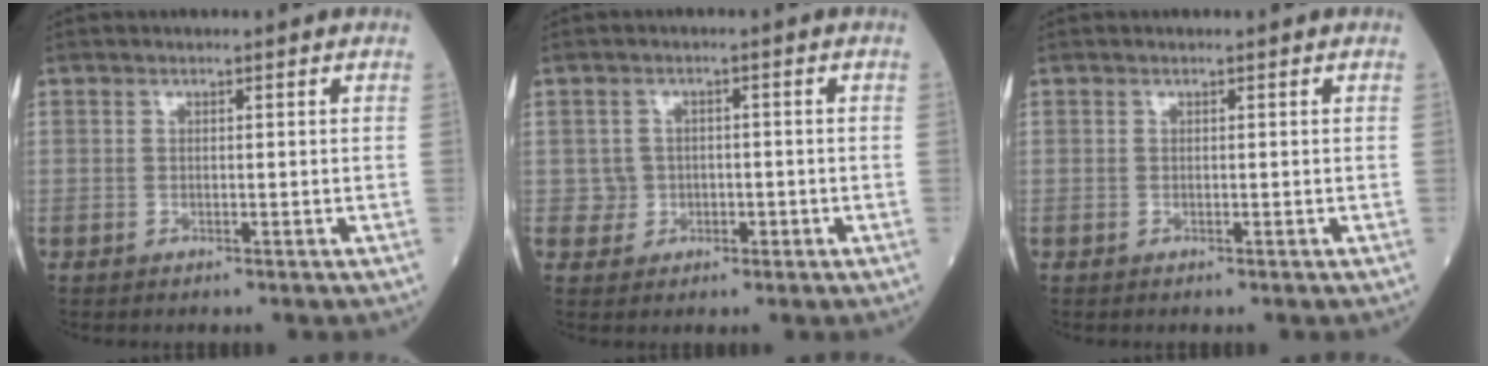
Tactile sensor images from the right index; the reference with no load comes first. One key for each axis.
{"total": 2.7, "fx": -0.5, "fy": 2.6, "fz": 0.2, "tx": 0.007, "ty": 0.009, "tz": -0.004}
{"total": 0.0}